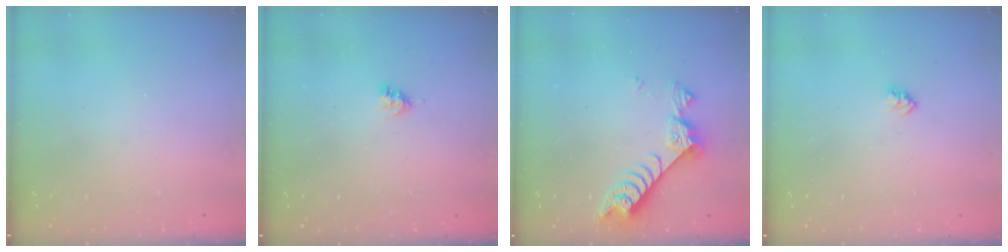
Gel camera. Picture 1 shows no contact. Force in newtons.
{"total": 3.5, "press": 3.4, "slide": 0.5}
{"total": 7.6, "press": 7.5, "slide": 1.0}
{"total": 2.6, "press": 2.6, "slide": 0.4}